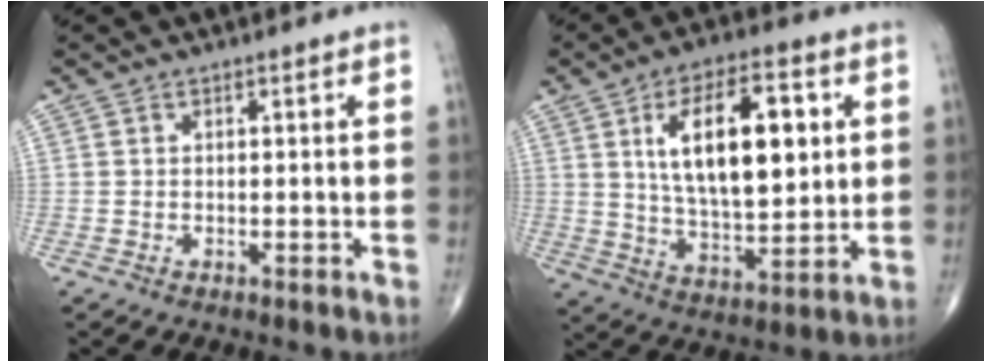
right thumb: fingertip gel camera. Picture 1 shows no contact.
{"total": 18.1, "force": [4.5, 8.1, 15.5], "torque": [-0.231, -0.014, 0.078]}